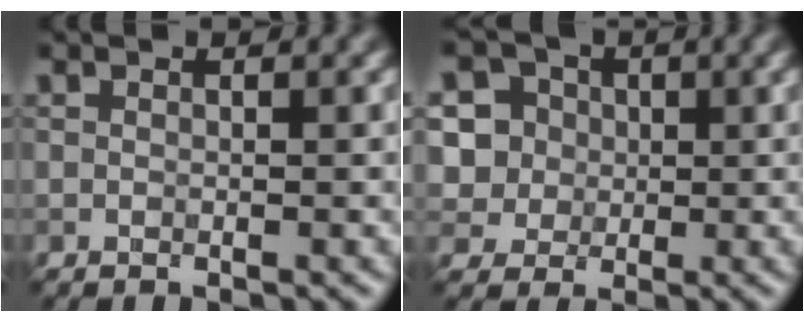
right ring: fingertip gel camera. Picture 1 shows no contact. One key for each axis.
{"total": 8.6, "fx": 2.7, "fy": 7.6, "fz": 2.9, "tx": -0.079, "ty": 0.040, "tz": 0.029}